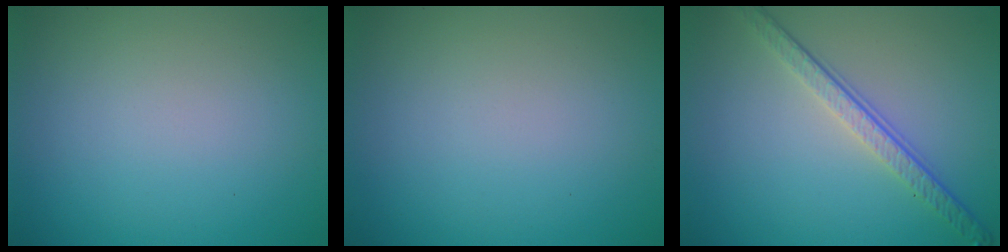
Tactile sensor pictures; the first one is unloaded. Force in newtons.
{"total": 0.0}
{"total": 3.7, "press": 2.8, "slide": 2.5}